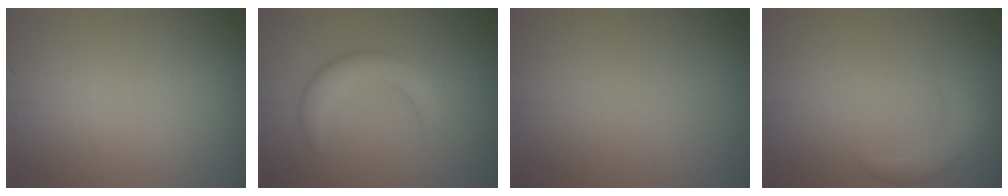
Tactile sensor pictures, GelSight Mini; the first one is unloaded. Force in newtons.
{"total": 2.9, "press": 2.9, "slide": 0.2}
{"total": 0.0}
{"total": 2.4, "press": 2.4, "slide": 0.2}